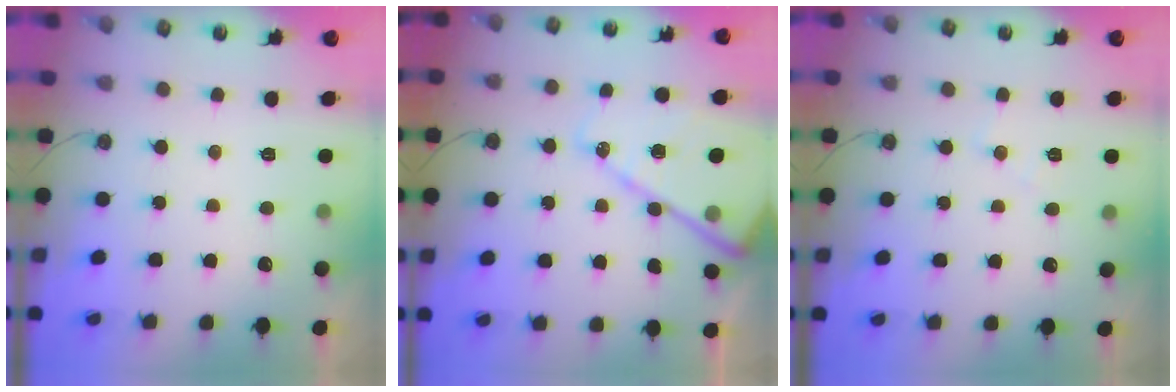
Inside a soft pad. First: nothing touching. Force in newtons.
{"total": 16.5, "press": 16.4, "slide": 1.7}
{"total": 7.0, "press": 6.9, "slide": 0.9}